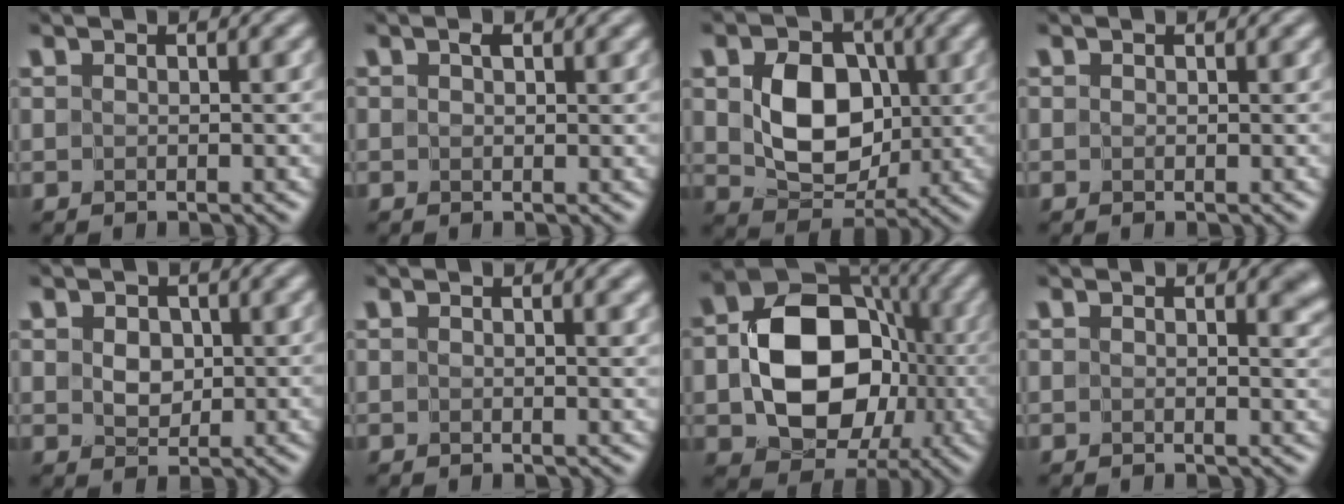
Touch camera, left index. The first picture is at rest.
{"total": 0.8, "force": [0.5, 0.4, 0.6], "torque": [-0.005, 0.000, 0.006]}
{"total": 6.0, "force": [0.3, 4.6, 3.9], "torque": [-0.075, -0.010, 0.012]}
{"total": 0.0}
{"total": 2.2, "force": [0.5, 1.7, 1.3], "torque": [-0.029, 0.002, 0.009]}
{"total": 2.0, "force": [1.1, 0.6, 1.5], "torque": [-0.015, 0.001, 0.011]}
{"total": 11.1, "force": [-1.1, 8.4, 7.2], "torque": [-0.111, -0.001, -0.020]}
{"total": 3.0, "force": [1.1, 1.7, 2.3], "torque": [-0.021, -0.002, 0.013]}